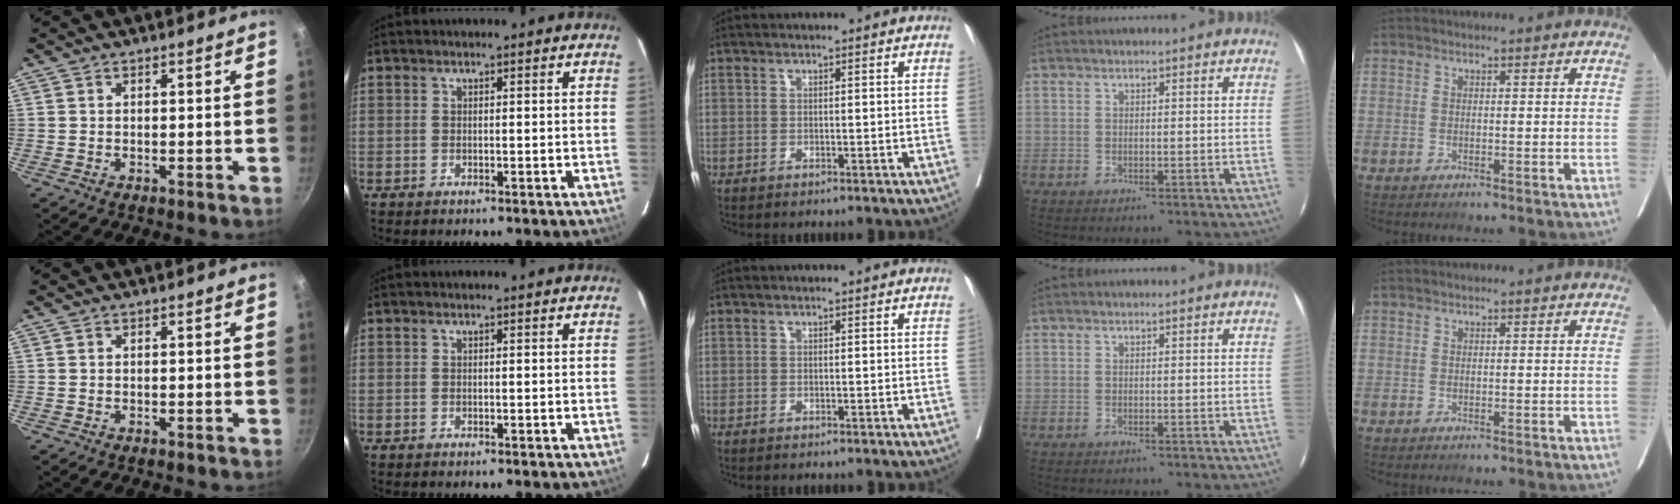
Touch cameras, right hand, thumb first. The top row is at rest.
{}